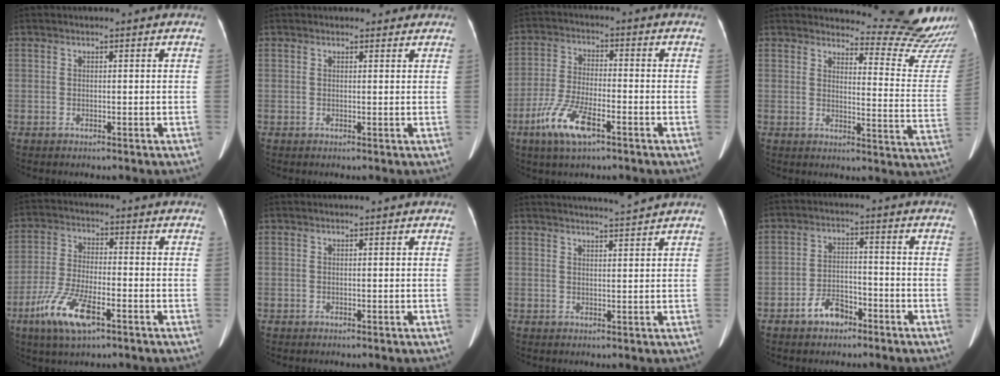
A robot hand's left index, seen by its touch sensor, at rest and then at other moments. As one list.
[{"total": 1.8, "force": [1.5, 1.0, 0.1], "torque": [0.004, 0.002, 0.010]}, {"total": 8.8, "force": [-4.8, 2.3, 7.0], "torque": [-0.149, -0.011, -0.091]}, {"total": 14.6, "force": [14.6, 0.4, 0.9], "torque": [0.006, -0.131, 0.146]}, {"total": 9.7, "force": [-5.1, 2.6, 7.8], "torque": [-0.164, -0.014, -0.094]}, {"total": 0.0}, {"total": 4.0, "force": [3.7, -1.3, 0.7], "torque": [-0.012, -0.002, 0.055]}, {"total": 5.3, "force": [-3.5, 2.9, 2.6], "torque": [-0.054, 0.013, -0.058]}]